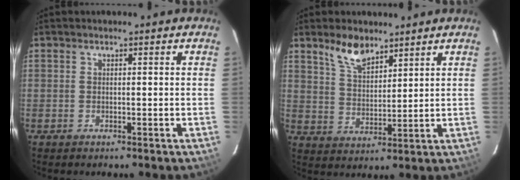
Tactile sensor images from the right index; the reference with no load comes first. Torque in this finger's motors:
{"motor_torque": [0.39, 0.39, 0.23, 0.03]}